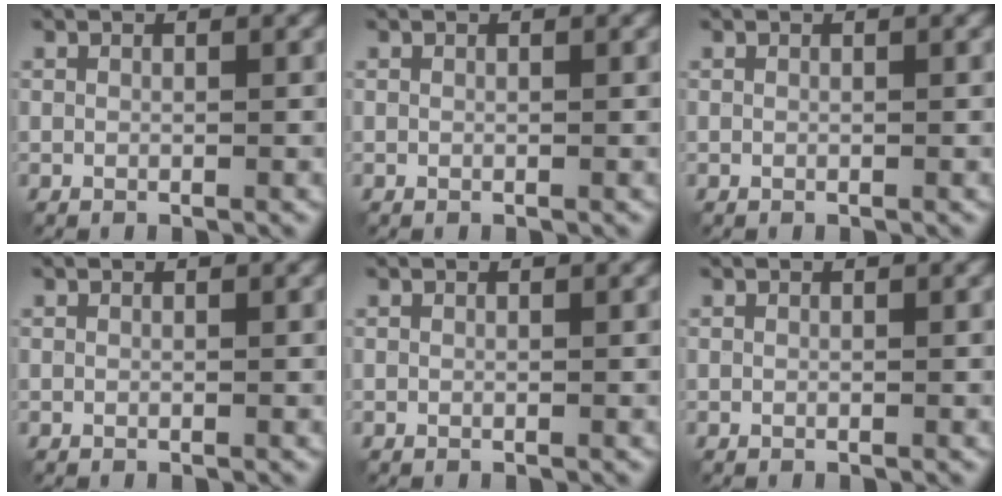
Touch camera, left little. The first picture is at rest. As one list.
[{"total": 0.0}, {"total": 0.0}, {"total": 0.0}, {"total": 0.0}, {"total": 0.0}]